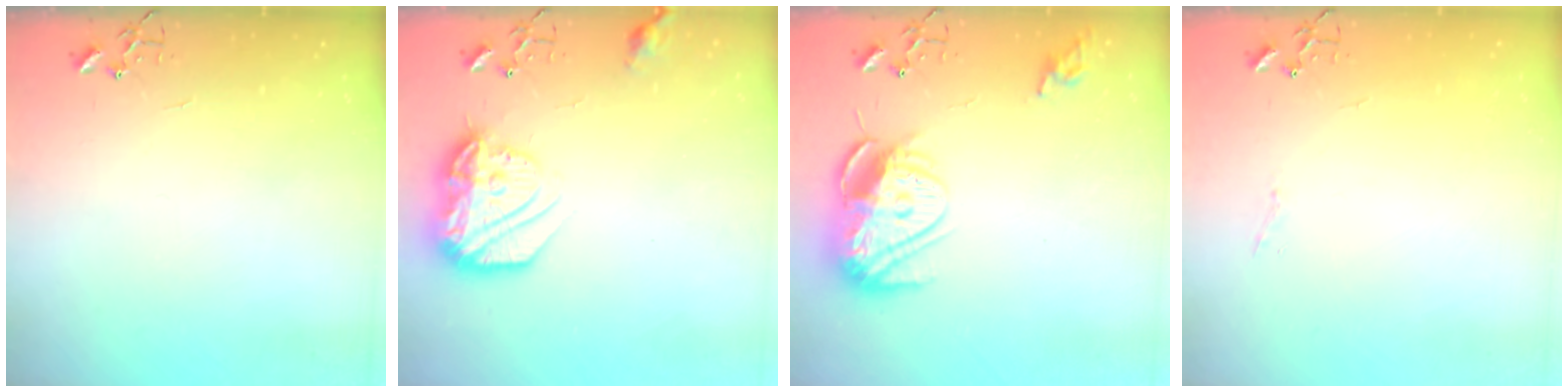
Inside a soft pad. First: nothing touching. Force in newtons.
{"total": 18.4, "press": 18.3, "slide": 1.4}
{"total": 15.3, "press": 15.3, "slide": 0.9}
{"total": 4.2, "press": 4.2, "slide": 0.3}